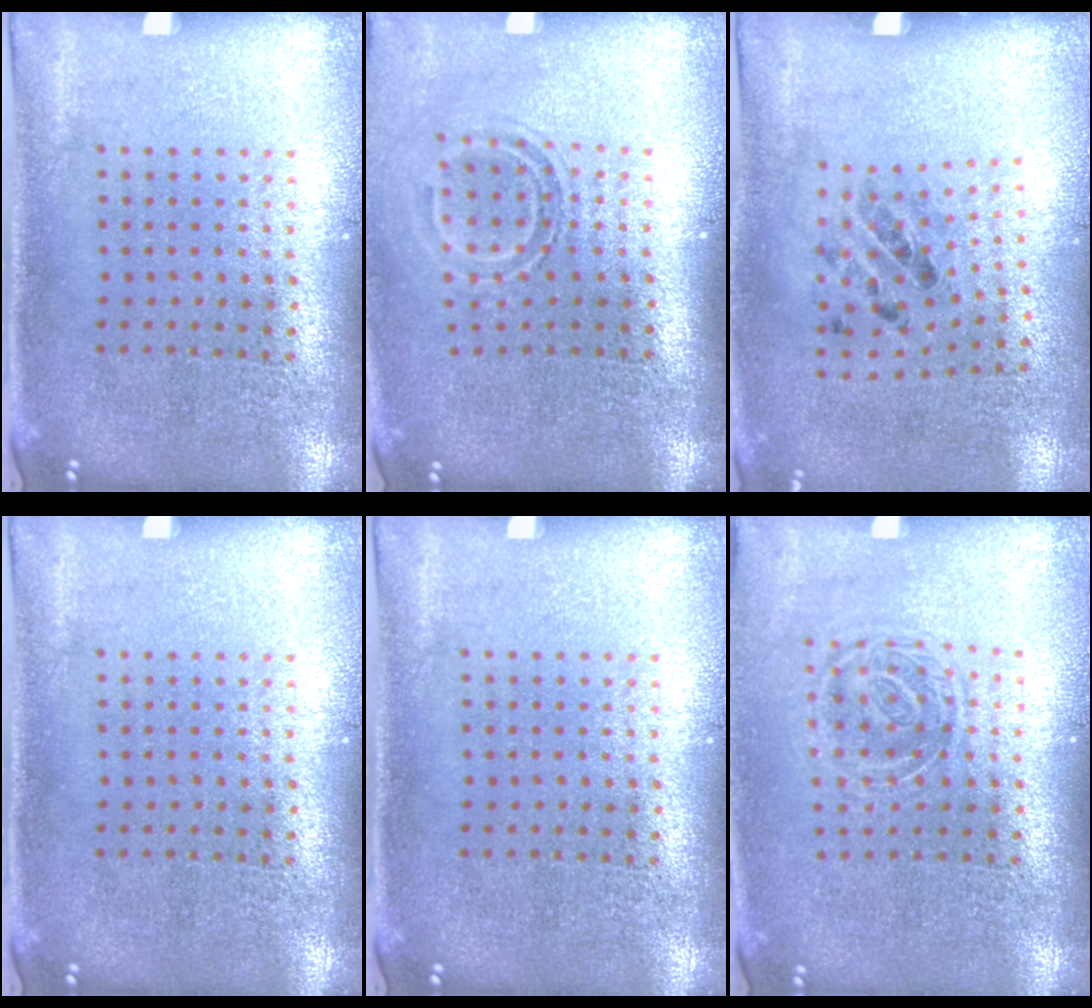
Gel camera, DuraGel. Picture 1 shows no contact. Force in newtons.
{"total": 1.6, "press": 1.1, "slide": 1.2}
{"total": 1.3, "press": 0.8, "slide": 1.1}
{"total": 0.0}
{"total": 0.0}
{"total": 1.3, "press": 1.0, "slide": 0.8}